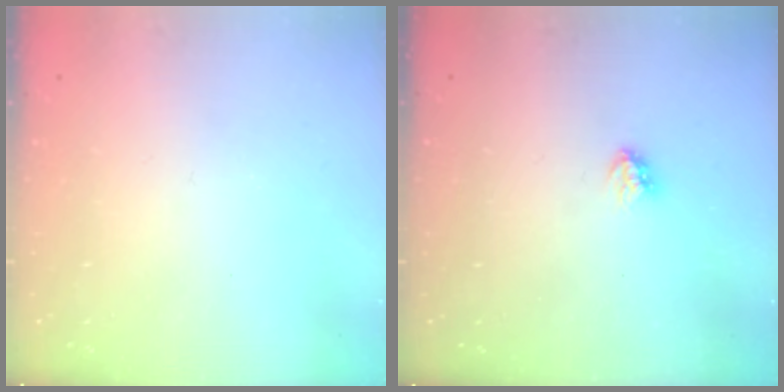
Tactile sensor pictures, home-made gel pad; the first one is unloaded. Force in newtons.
{"total": 3.0, "press": 2.9, "slide": 0.4}